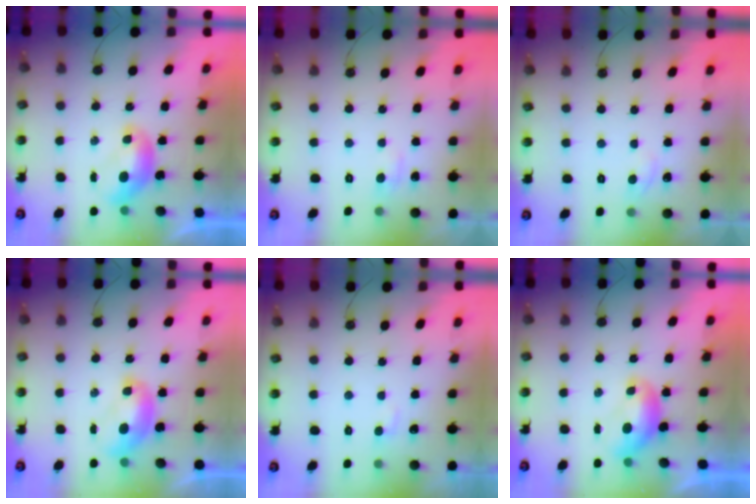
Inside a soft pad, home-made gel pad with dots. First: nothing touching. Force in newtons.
{"total": 1.4, "press": 1.3, "slide": 0.6}
{"total": 1.0, "press": 0.8, "slide": 0.7}
{"total": 1.7, "press": 1.7, "slide": 0.1}
{"total": 2.5, "press": 2.4, "slide": 0.5}
{"total": 0.6, "press": 0.6, "slide": 0.2}